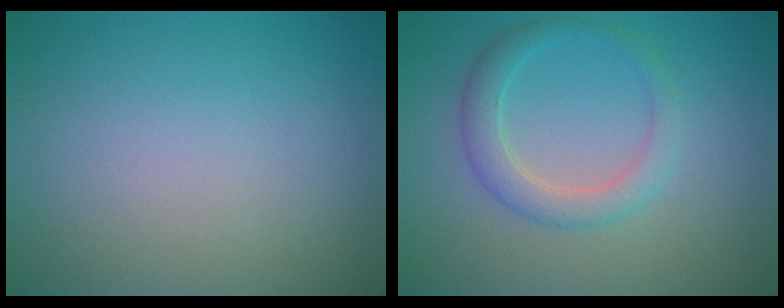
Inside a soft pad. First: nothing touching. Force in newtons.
{"total": 2.7, "press": 2.7, "slide": 0.1}